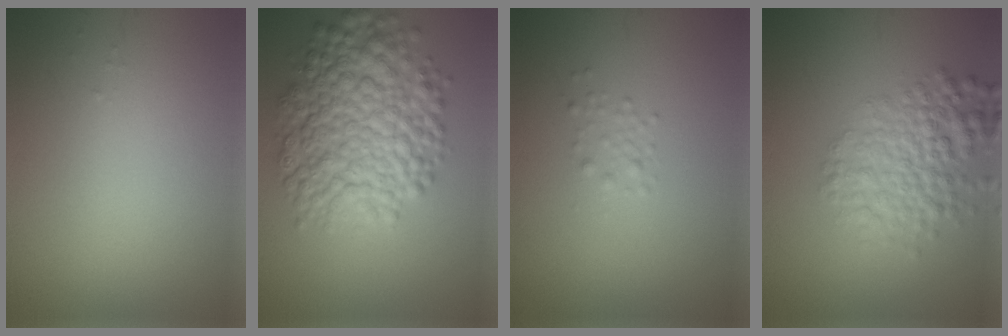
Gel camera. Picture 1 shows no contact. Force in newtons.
{"total": 9.5, "press": 9.5, "slide": 0.2}
{"total": 1.1, "press": 1.1, "slide": 0.1}
{"total": 5.2, "press": 5.2, "slide": 0.2}